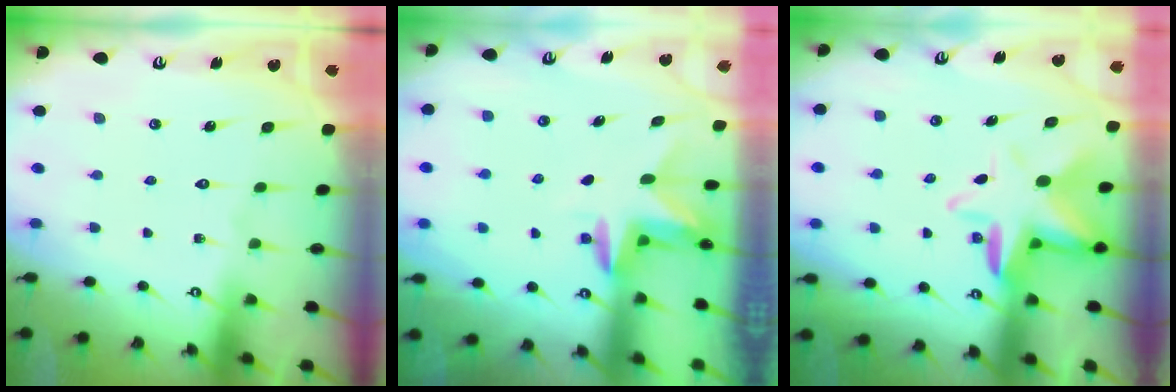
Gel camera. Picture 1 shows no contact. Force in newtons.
{"total": 3.0, "press": 3.0, "slide": 0.3}
{"total": 7.9, "press": 7.7, "slide": 1.4}